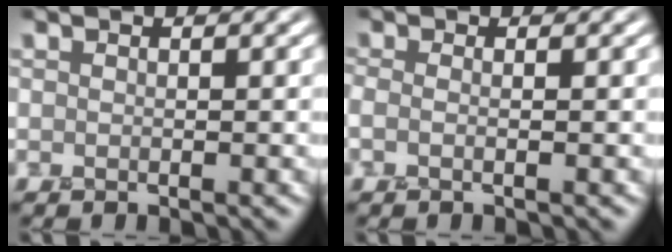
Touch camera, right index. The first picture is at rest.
{"total": 1.0, "force": [-0.3, 0.3, 0.9], "torque": [-0.016, -0.008, -0.013]}